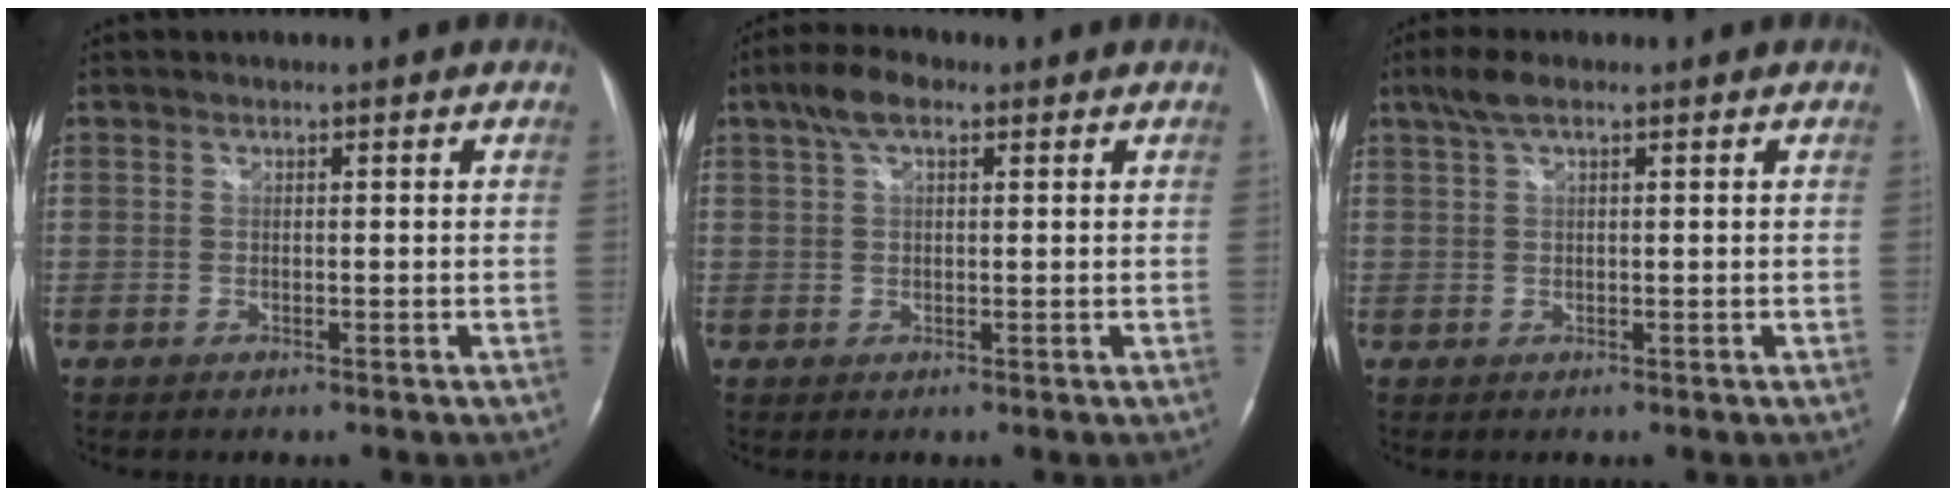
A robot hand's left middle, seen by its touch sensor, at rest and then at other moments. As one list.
[{"total": 4.6, "force": [2.5, 1.9, 3.4], "torque": [-0.074, 0.022, 0.047]}, {"total": 3.2, "force": [2.1, 0.8, 2.4], "torque": [-0.056, 0.019, 0.043]}]